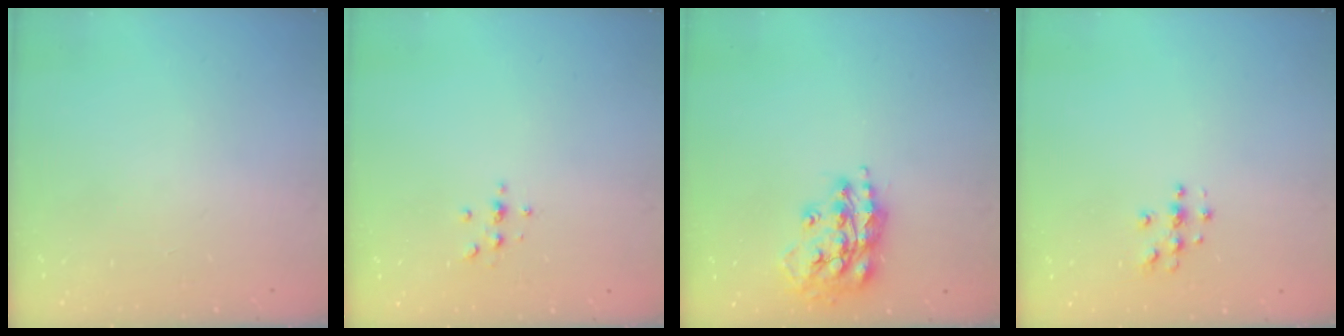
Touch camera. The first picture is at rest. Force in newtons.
{"total": 2.2, "press": 2.1, "slide": 0.2}
{"total": 17.4, "press": 17.4, "slide": 1.4}
{"total": 3.6, "press": 3.6, "slide": 0.4}